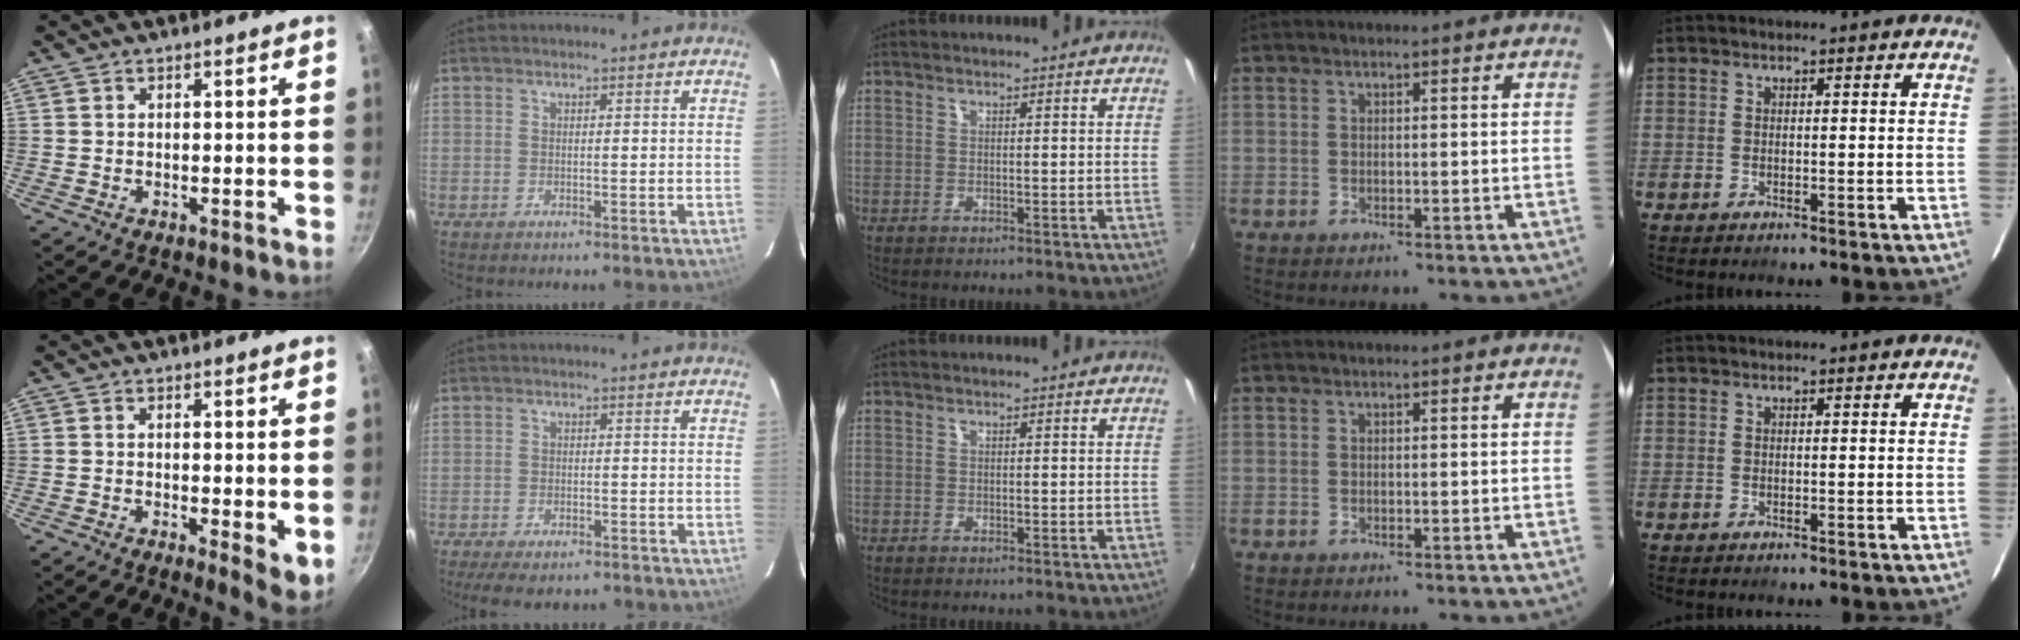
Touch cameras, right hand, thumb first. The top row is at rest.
{"thumb": {"total": 5.7, "force": [0.1, 1.9, 5.3], "torque": [-0.065, -0.014, 0.001]}, "index": {"total": 7.4, "force": [-5.9, 2.5, 3.7], "torque": [-0.090, -0.022, -0.092]}}